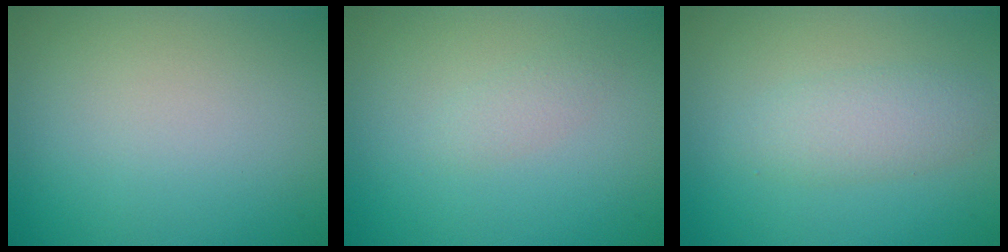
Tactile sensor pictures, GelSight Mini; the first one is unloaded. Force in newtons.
{"total": 1.1, "press": 1.1, "slide": 0.0}
{"total": 2.8, "press": 2.8, "slide": 0.1}